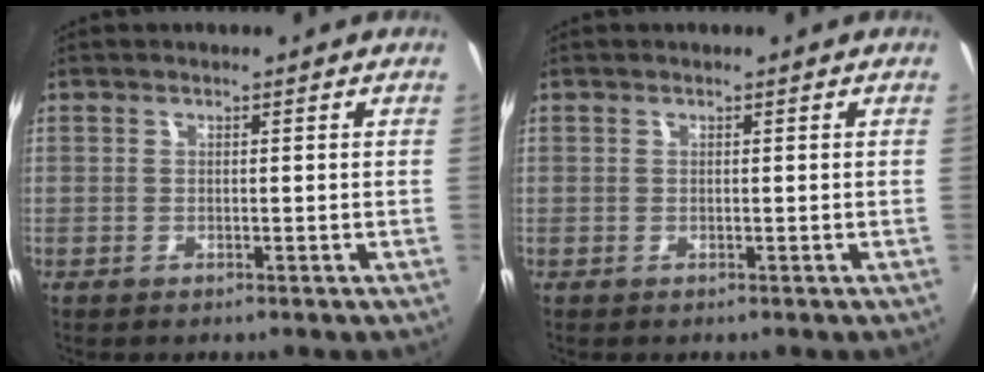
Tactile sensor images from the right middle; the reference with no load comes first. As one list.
[{"total": 0.0}]